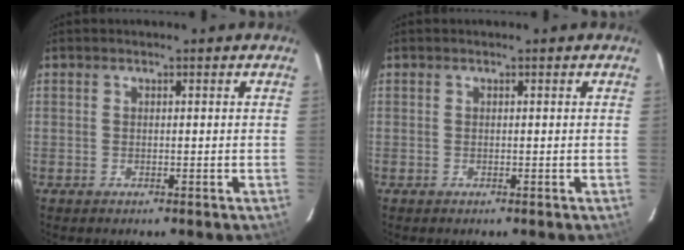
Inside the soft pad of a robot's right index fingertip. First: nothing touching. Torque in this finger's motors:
{"motor_torque": [0.17, 0.16, 0.03, 0.01]}